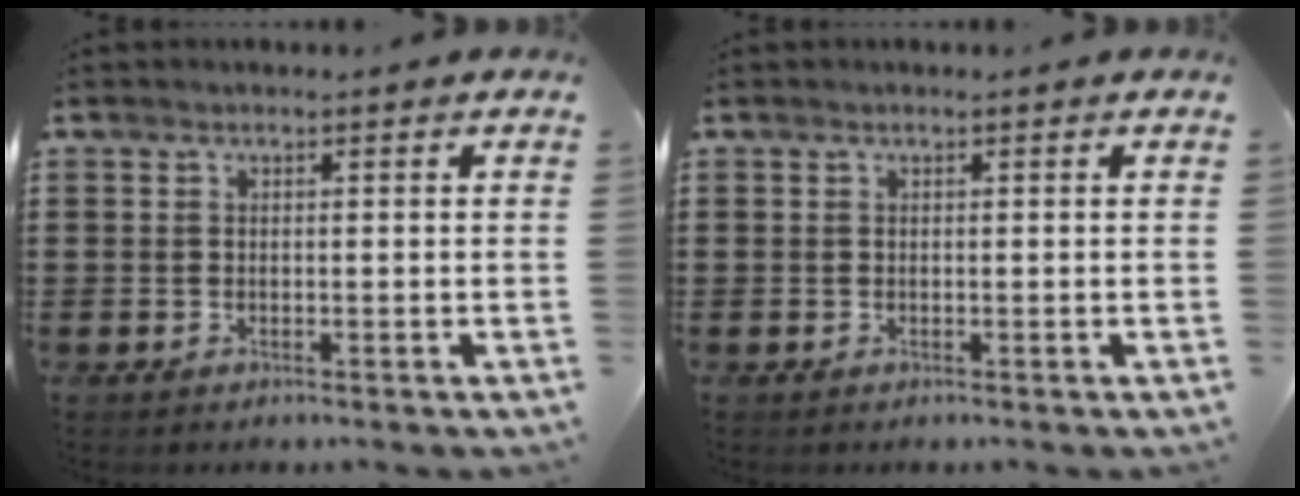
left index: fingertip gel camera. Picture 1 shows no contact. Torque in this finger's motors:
{"motor_torque": [0.09, -0.03, 0.04, 0.01]}